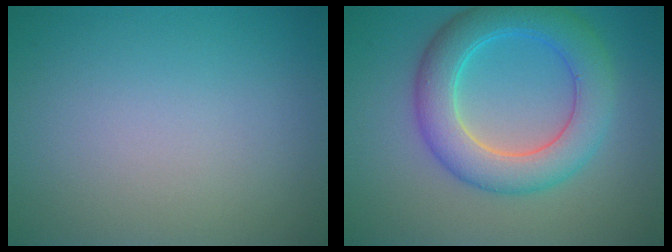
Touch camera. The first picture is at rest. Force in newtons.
{"total": 6.6, "press": 6.6, "slide": 0.3}